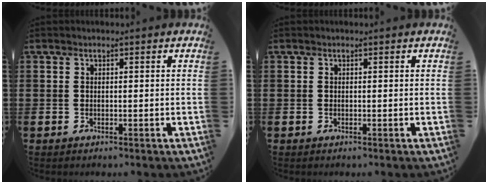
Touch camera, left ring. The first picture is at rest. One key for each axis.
{"total": 0.0}